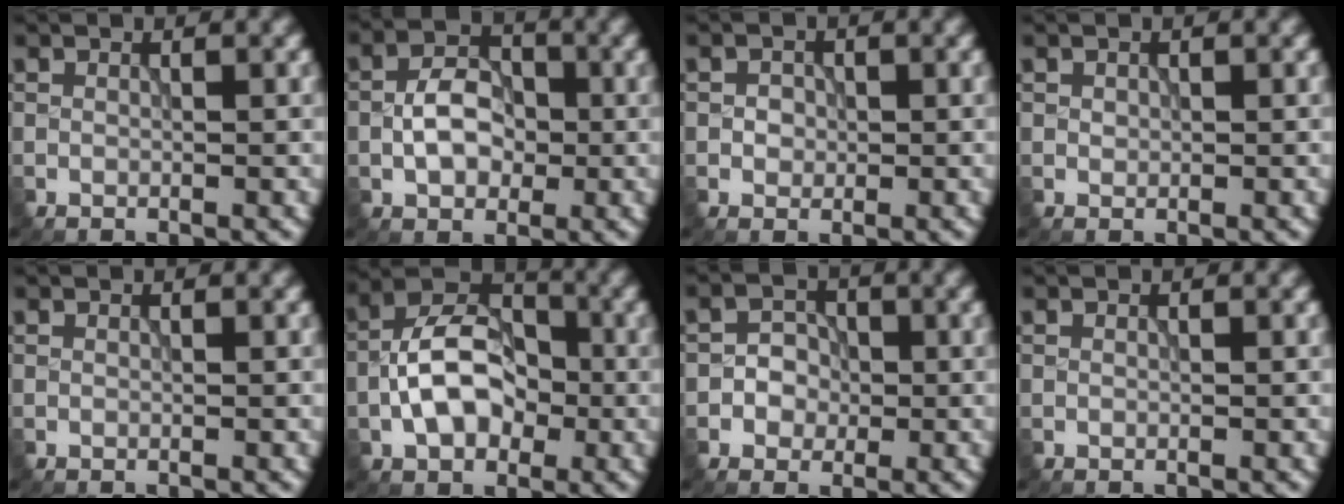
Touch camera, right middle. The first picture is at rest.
{"total": 4.3, "force": [-0.7, 2.9, 3.1], "torque": [-0.052, 0.008, -0.016]}
{"total": 1.3, "force": [0.0, 1.2, 0.5], "torque": [-0.006, -0.002, -0.001]}
{"total": 0.5, "force": [0.2, 0.4, 0.2], "torque": [-0.002, -0.001, 0.004]}
{"total": 0.0}
{"total": 6.9, "force": [-1.6, 4.5, 5.0], "torque": [-0.086, 0.015, -0.036]}
{"total": 2.3, "force": [-0.5, 2.1, 0.8], "torque": [0.007, 0.002, -0.018]}
{"total": 0.0}